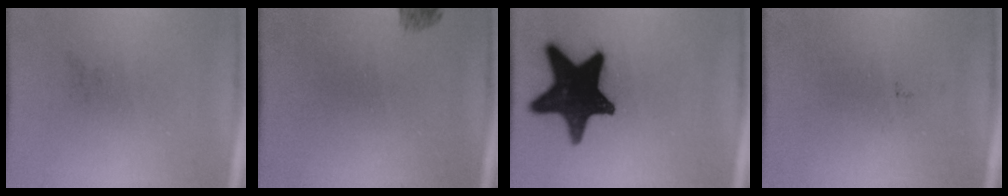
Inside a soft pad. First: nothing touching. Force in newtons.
{"total": 1.4}
{"total": 19.5}
{"total": 0.0}